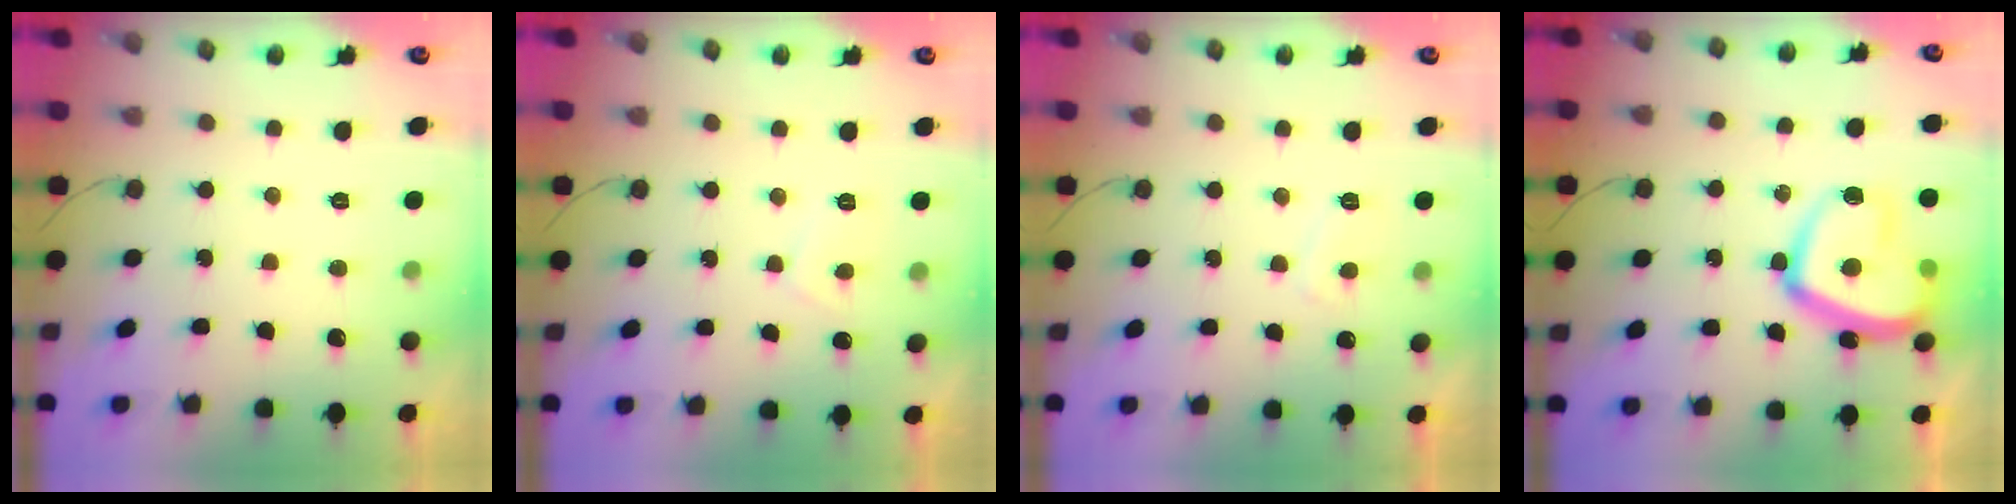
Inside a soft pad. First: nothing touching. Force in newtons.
{"total": 2.3, "press": 2.2, "slide": 0.8}
{"total": 3.0, "press": 2.9, "slide": 0.9}
{"total": 17.7, "press": 17.6, "slide": 1.7}